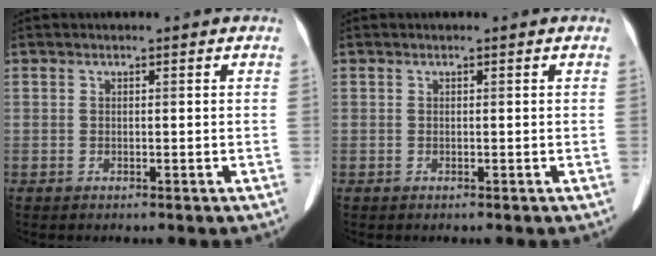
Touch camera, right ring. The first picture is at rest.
{"total": 0.0}